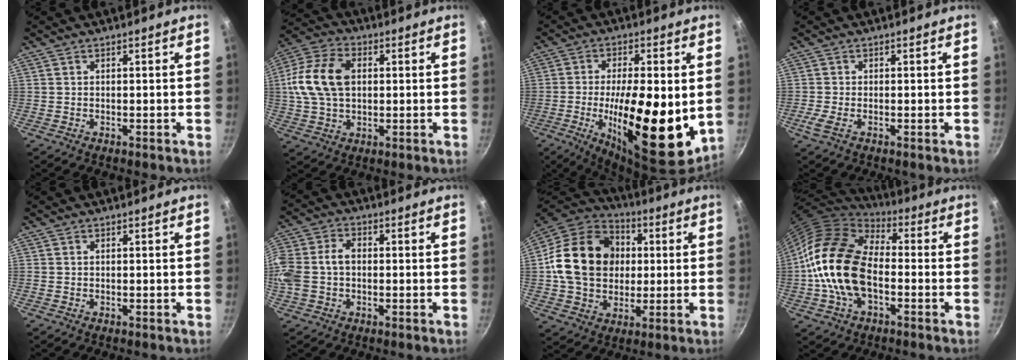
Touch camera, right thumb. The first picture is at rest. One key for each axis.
{"total": 14.4, "fx": 1.9, "fy": 9.7, "fz": 10.5, "tx": -0.191, "ty": 0.018, "tz": 0.024}
{"total": 20.8, "fx": -2.3, "fy": 7.1, "fz": 19.4, "tx": -0.298, "ty": -0.015, "tz": -0.035}
{"total": 2.0, "fx": -0.7, "fy": 0.7, "fz": 1.8, "tx": -0.047, "ty": -0.002, "tz": -0.018}
{"total": 0.0}
{"total": 10.7, "fx": -0.5, "fy": 7.8, "fz": 7.4, "tx": -0.156, "ty": 0.024, "tz": -0.018}
{"total": 21.2, "fx": 2.0, "fy": 16.9, "fz": 12.6, "tx": -0.194, "ty": 0.025, "tz": 0.030}
{"total": 18.9, "fx": -2.4, "fy": 12.0, "fz": 14.4, "tx": -0.242, "ty": 0.030, "tz": -0.058}